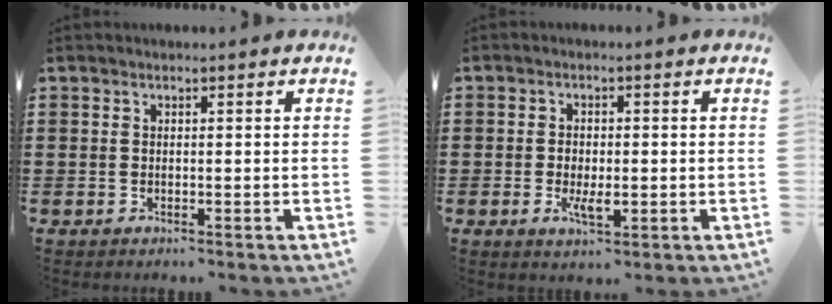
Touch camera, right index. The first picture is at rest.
{"total": 2.8, "force": [-0.6, 1.4, 2.4], "torque": [-0.052, -0.001, -0.012]}